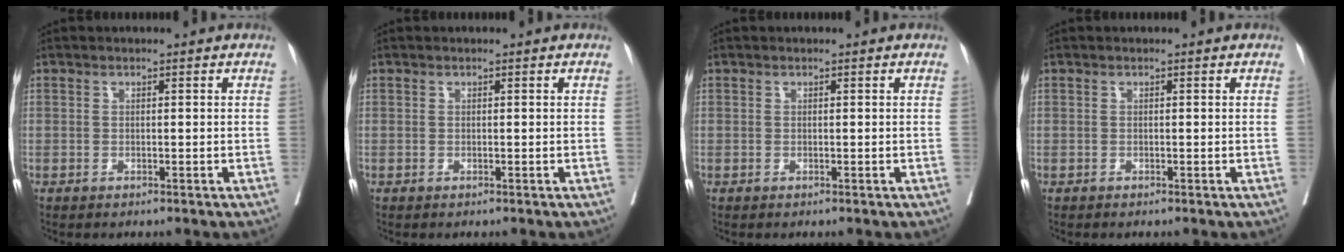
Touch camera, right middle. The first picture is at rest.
{"total": 0.0}
{"total": 0.0}
{"total": 0.0}